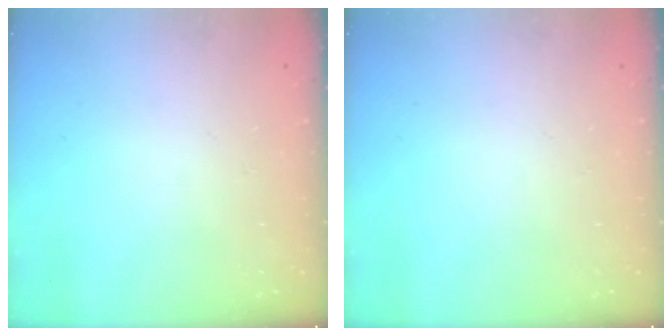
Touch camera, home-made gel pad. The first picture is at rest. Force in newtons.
{"total": 0.0}